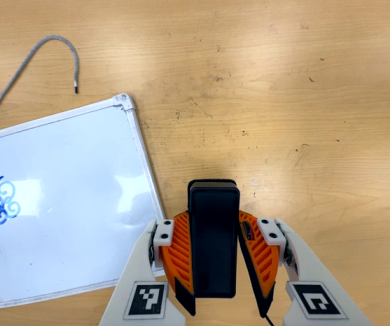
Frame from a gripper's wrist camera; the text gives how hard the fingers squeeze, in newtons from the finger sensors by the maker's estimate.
{"total": 6.1, "left": 4.9, "right": 7.3}